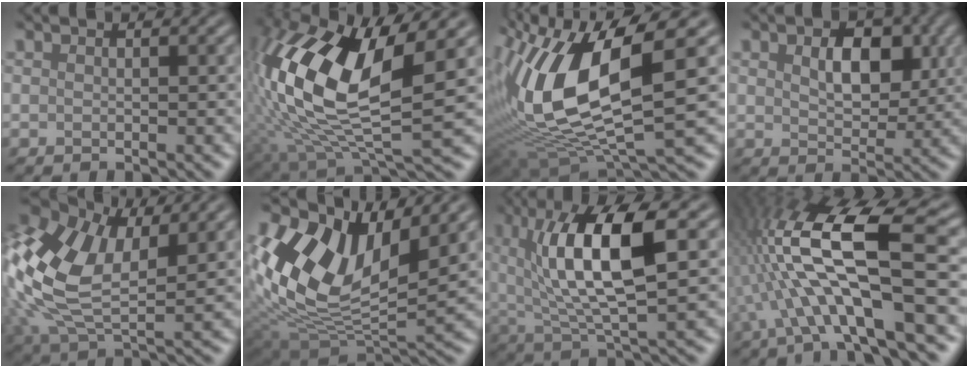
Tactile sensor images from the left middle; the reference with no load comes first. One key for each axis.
{"total": 12.4, "fx": 1.3, "fy": 4.2, "fz": 11.6, "tx": -0.291, "ty": -0.023, "tz": 0.066}
{"total": 9.5, "fx": 1.0, "fy": 2.9, "fz": 8.9, "tx": -0.224, "ty": -0.030, "tz": 0.065}
{"total": 1.2, "fx": 0.2, "fy": 0.4, "fz": 1.1, "tx": -0.049, "ty": -0.022, "tz": 0.041}
{"total": 8.2, "fx": 1.7, "fy": 4.6, "fz": 6.5, "tx": -0.219, "ty": -0.016, "tz": 0.074}
{"total": 10.5, "fx": 2.8, "fy": 5.8, "fz": 8.3, "tx": -0.215, "ty": -0.017, "tz": 0.094}
{"total": 6.6, "fx": 0.8, "fy": 1.1, "fz": 6.5, "tx": -0.148, "ty": -0.025, "tz": 0.059}
{"total": 10.1, "fx": -3.3, "fy": 1.4, "fz": 9.4, "tx": -0.211, "ty": -0.002, "tz": -0.024}